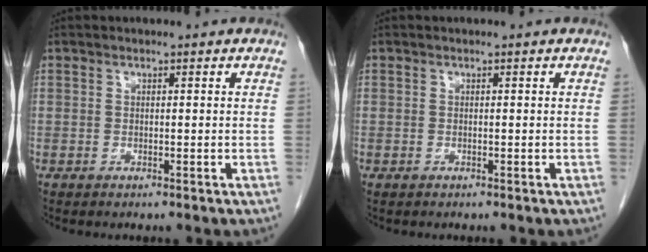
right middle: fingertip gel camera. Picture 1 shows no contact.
{"total": 0.0}